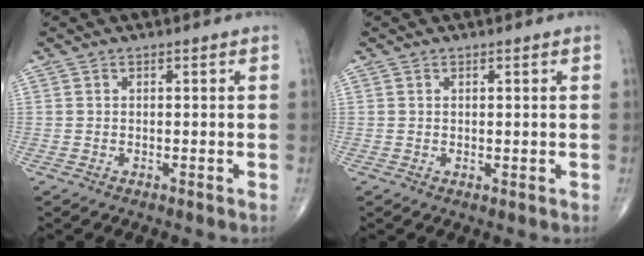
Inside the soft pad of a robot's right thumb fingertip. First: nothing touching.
{"total": 0.7, "force": [0.4, 0.3, 0.5], "torque": [-0.007, -0.006, 0.007]}